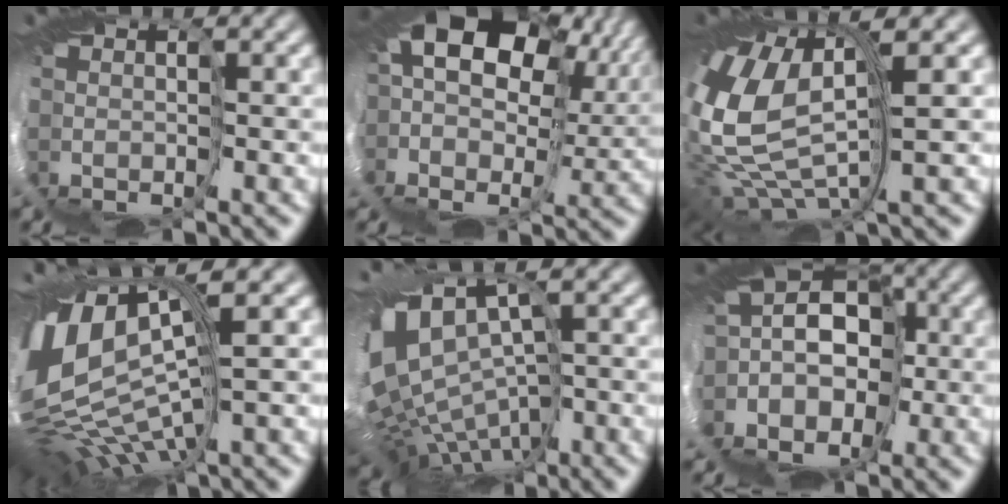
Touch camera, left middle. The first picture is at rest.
{"total": 13.3, "force": [4.1, 8.4, 9.4], "torque": [-0.215, 0.021, 0.065]}
{"total": 8.8, "force": [1.1, 3.3, 8.1], "torque": [-0.229, -0.010, 0.034]}
{"total": 9.9, "force": [1.7, 3.3, 9.2], "torque": [-0.236, -0.009, 0.058]}
{"total": 8.5, "force": [-2.2, 3.7, 7.3], "torque": [-0.159, 0.005, 0.005]}
{"total": 6.9, "force": [-2.9, 5.3, 3.3], "torque": [-0.086, 0.020, -0.064]}